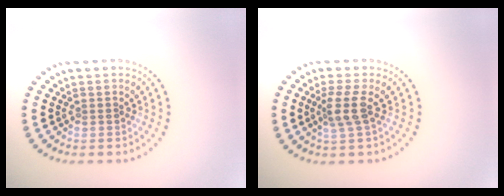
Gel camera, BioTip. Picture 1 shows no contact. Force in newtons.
{"total": 2.4, "press": 2.0, "slide": 1.4}